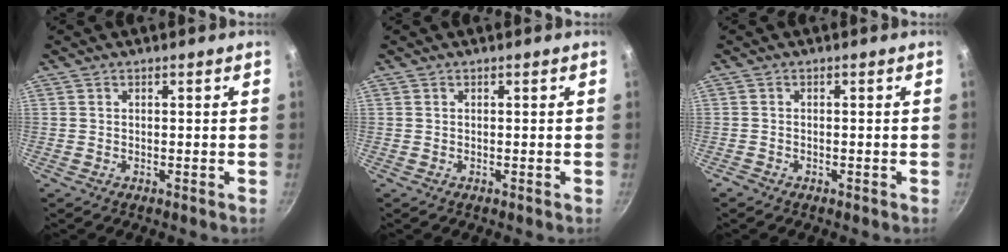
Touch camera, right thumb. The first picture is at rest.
{"total": 0.0}
{"total": 0.9, "force": [-0.8, 0.5, 0.2], "torque": [-0.011, 0.009, -0.015]}